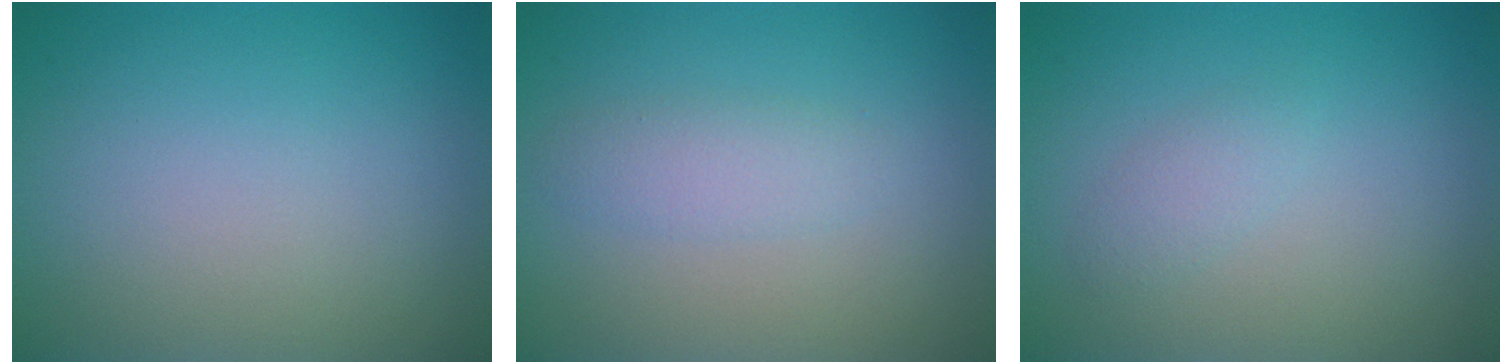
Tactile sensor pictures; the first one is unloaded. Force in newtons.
{"total": 1.8, "press": 1.8, "slide": 0.1}
{"total": 1.3, "press": 1.3, "slide": 0.1}